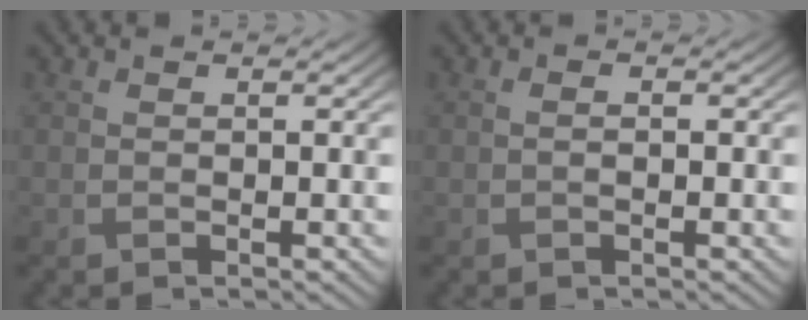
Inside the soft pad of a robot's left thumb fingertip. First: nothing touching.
{"total": 0.6, "force": [-0.1, 0.2, 0.6], "torque": [-0.012, 0.001, 0.000]}